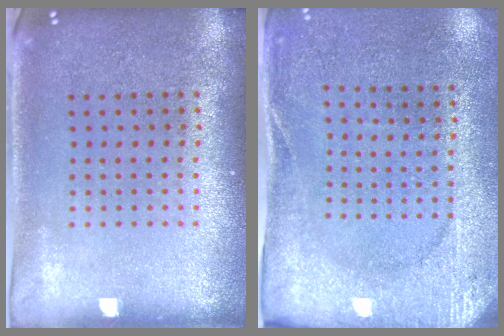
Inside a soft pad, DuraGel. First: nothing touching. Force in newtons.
{"total": 2.6, "press": 2.4, "slide": 1.0}